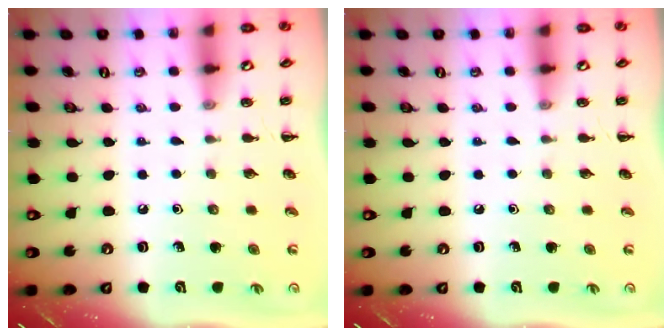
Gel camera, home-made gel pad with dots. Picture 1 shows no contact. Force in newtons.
{"total": 0.0}